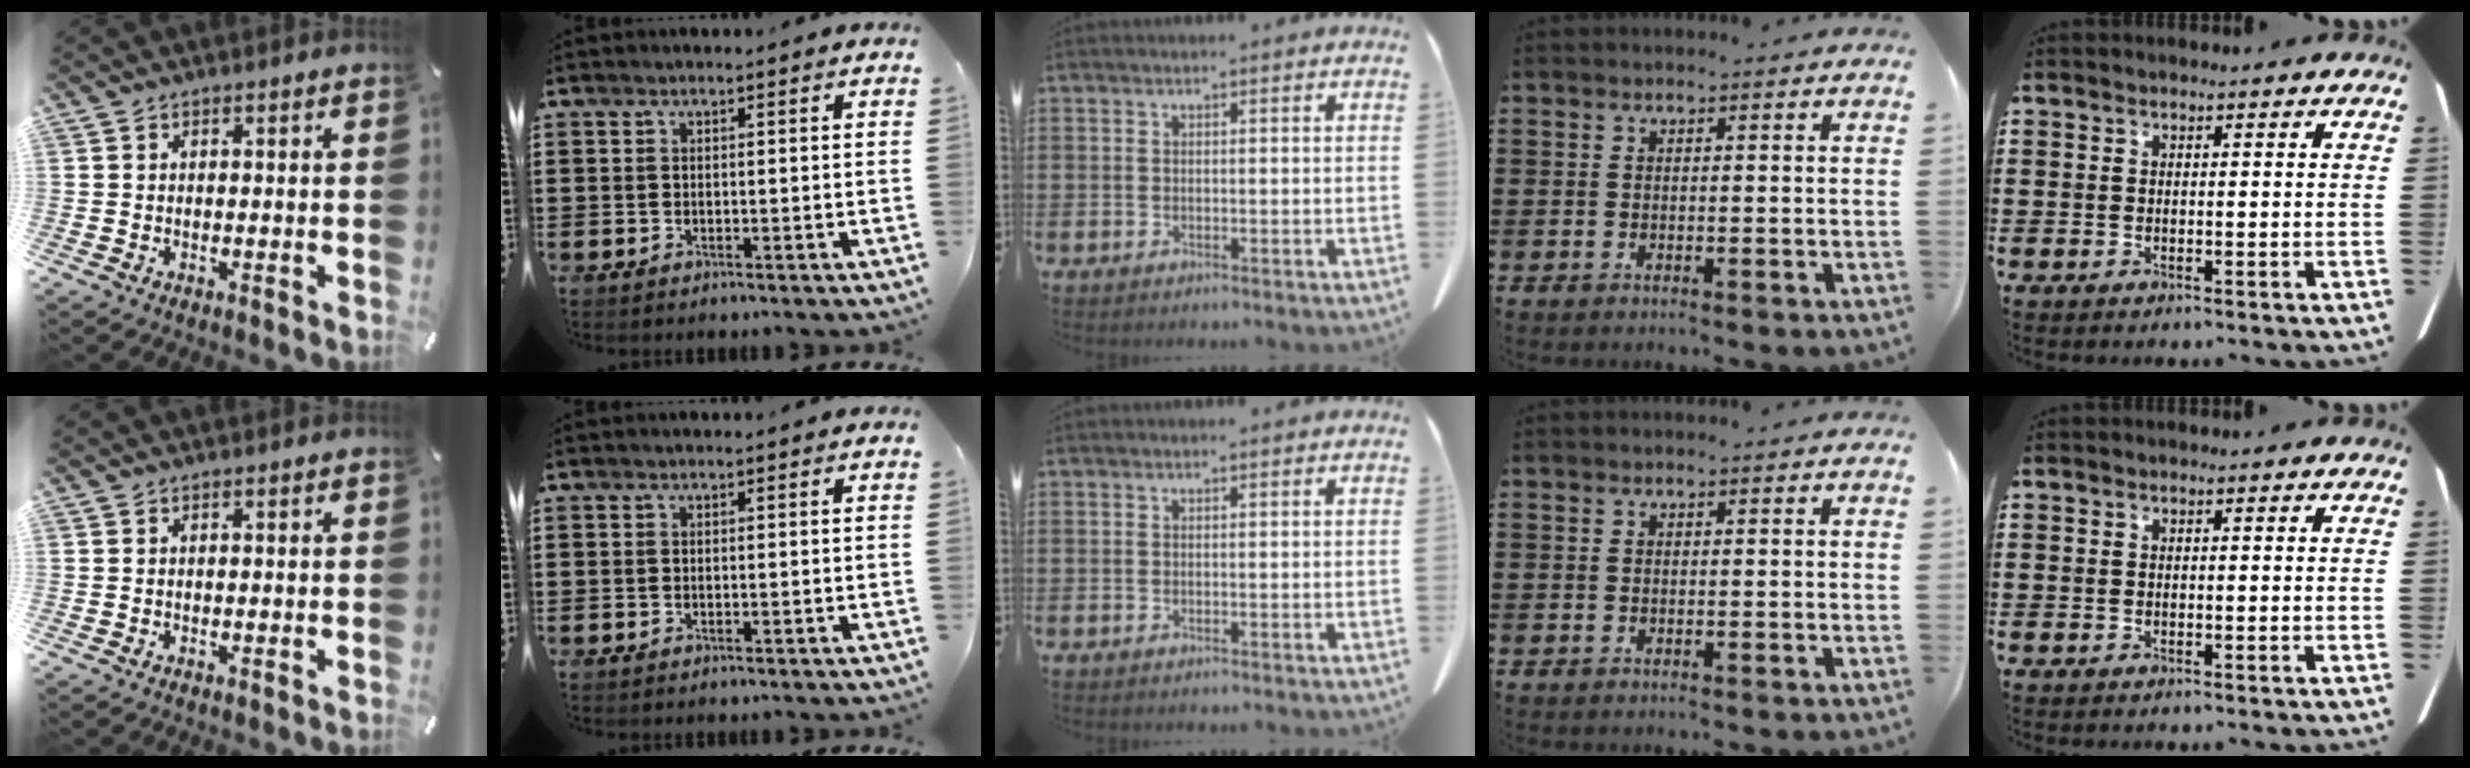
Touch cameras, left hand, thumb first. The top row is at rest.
{}